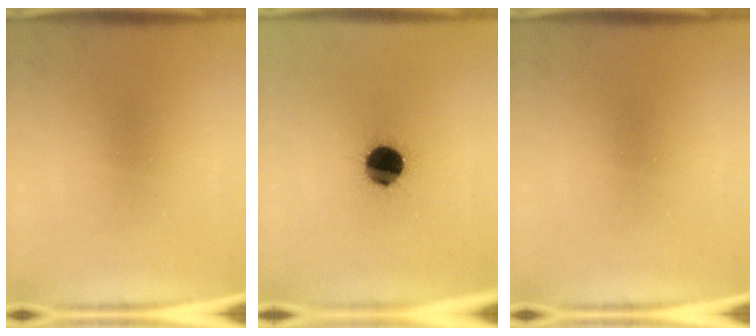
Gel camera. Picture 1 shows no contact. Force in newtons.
{"total": 11.7}
{"total": 0.0}